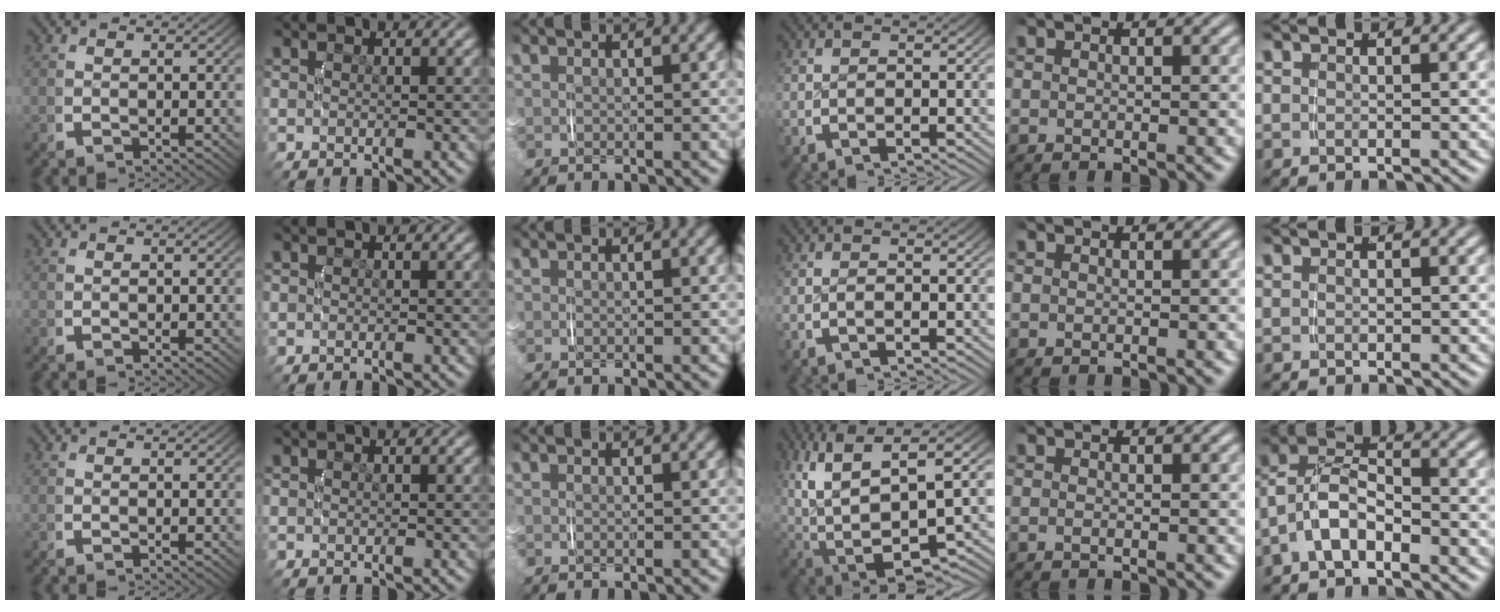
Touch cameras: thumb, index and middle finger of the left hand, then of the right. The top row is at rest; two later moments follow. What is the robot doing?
{"motion": "lift_and_place", "object": "backpack"}